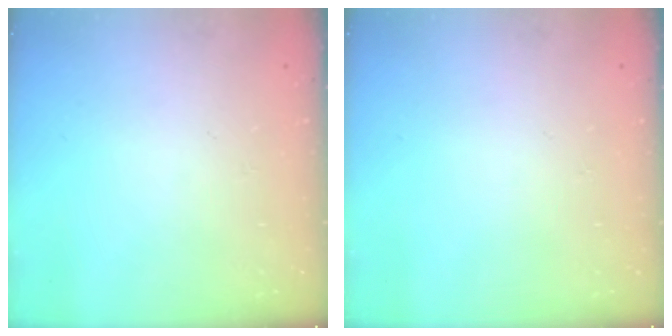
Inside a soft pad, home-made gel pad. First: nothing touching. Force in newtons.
{"total": 0.0}